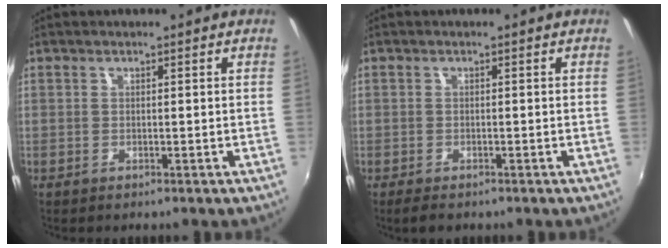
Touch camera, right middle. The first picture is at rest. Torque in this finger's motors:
{"motor_torque": [0.49, -0.51, 0.02, 0.01]}